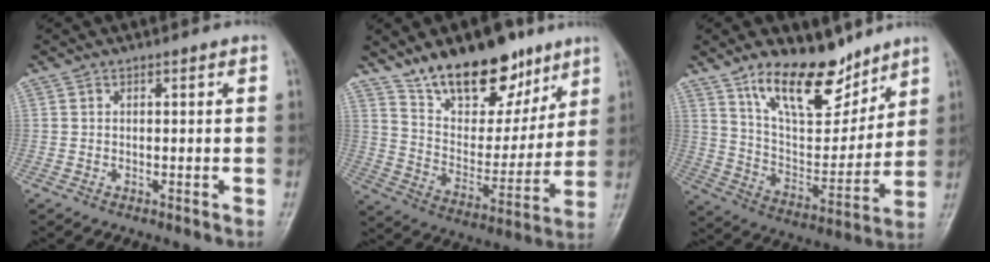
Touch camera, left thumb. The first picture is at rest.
{"total": 19.1, "force": [12.9, 9.7, 10.3], "torque": [-0.099, -0.073, 0.215]}
{"total": 17.0, "force": [11.9, 7.5, 9.7], "torque": [-0.113, -0.079, 0.216]}